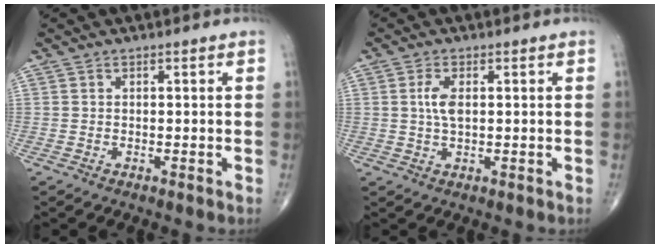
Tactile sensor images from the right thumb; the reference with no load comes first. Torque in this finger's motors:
{"motor_torque": [0.04, 1.27, 0.15, -0.32, 0.03]}